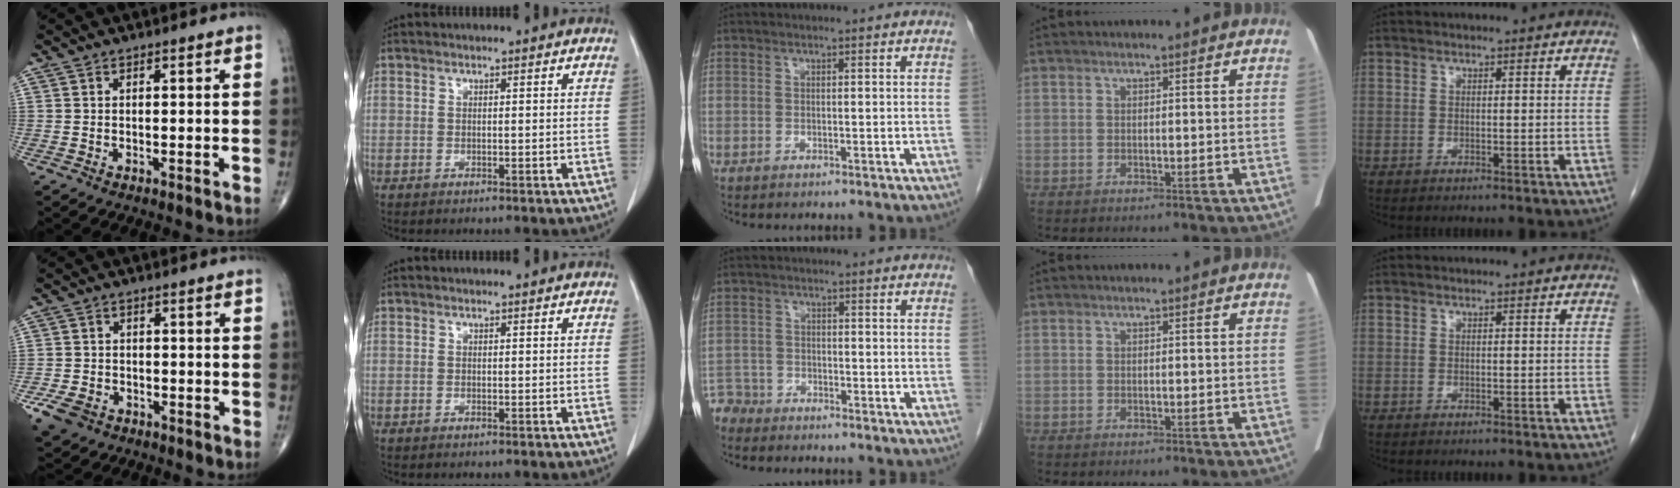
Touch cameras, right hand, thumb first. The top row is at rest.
{"thumb": {"total": 5.9, "force": [-3.3, 4.2, 2.5], "torque": [-0.053, 0.012, -0.054]}, "middle": {"total": 4.1, "force": [-3.8, 1.3, -0.8], "torque": [0.018, -0.004, -0.077]}}